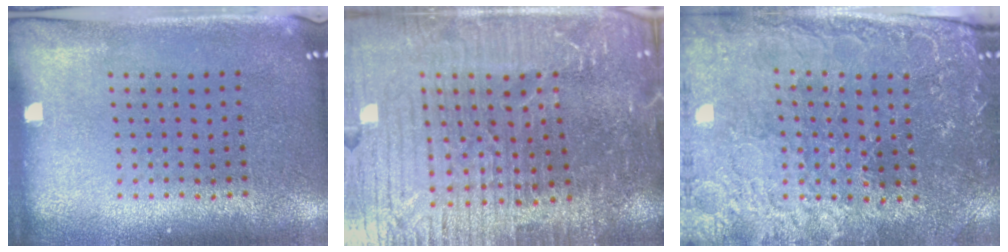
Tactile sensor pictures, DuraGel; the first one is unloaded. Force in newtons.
{"total": 6.3, "press": 5.6, "slide": 3.0}
{"total": 1.7, "press": 1.7, "slide": 0.3}